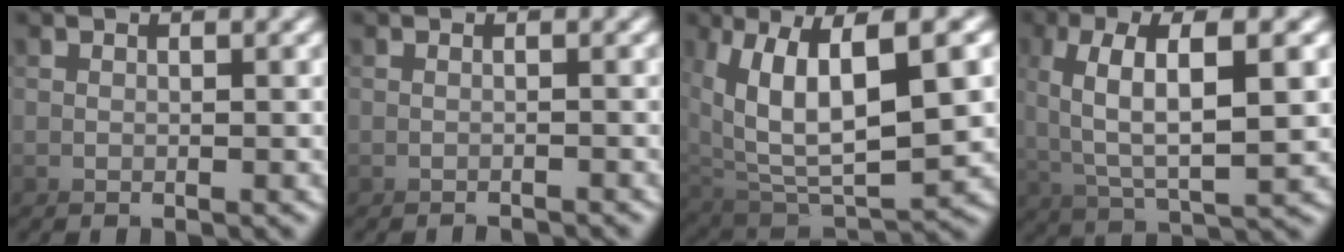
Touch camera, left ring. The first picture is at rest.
{"total": 1.9, "force": [-0.6, -1.7, -0.7], "torque": [0.010, 0.010, -0.017]}
{"total": 5.5, "force": [2.1, 1.9, 4.7], "torque": [-0.141, 0.016, 0.026]}
{"total": 3.0, "force": [1.9, -2.0, 1.1], "torque": [-0.074, 0.027, 0.021]}